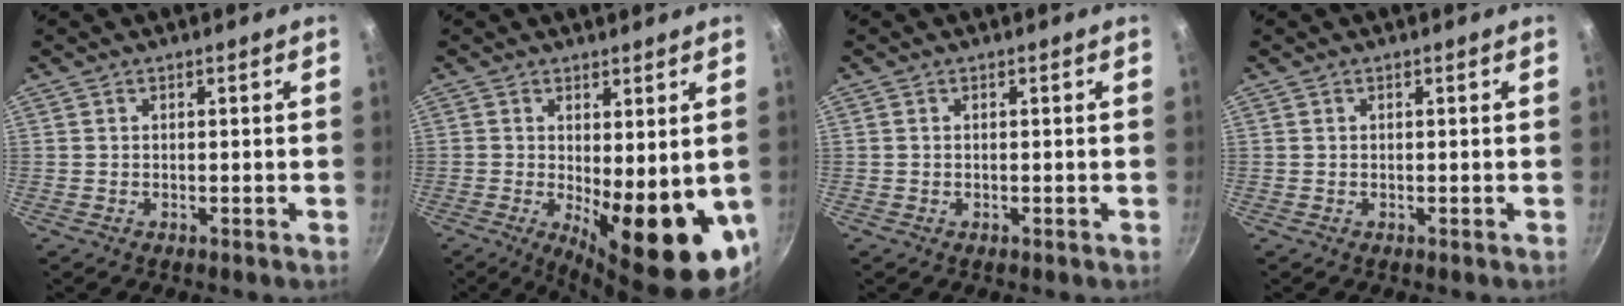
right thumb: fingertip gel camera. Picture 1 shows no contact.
{"total": 15.2, "force": [-2.0, 5.2, 14.1], "torque": [-0.167, -0.026, -0.014]}
{"total": 0.0}
{"total": 0.0}